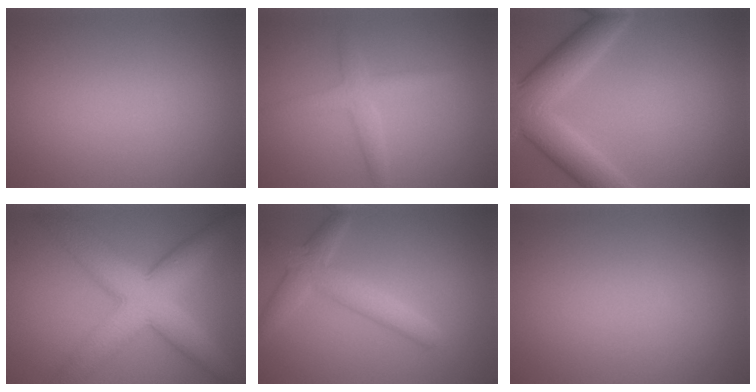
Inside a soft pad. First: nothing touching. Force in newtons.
{"total": 2.3, "press": 2.3, "slide": 0.0}
{"total": 7.5, "press": 7.5, "slide": 0.4}
{"total": 8.4, "press": 8.4, "slide": 0.5}
{"total": 3.7, "press": 3.7, "slide": 0.1}
{"total": 0.0}